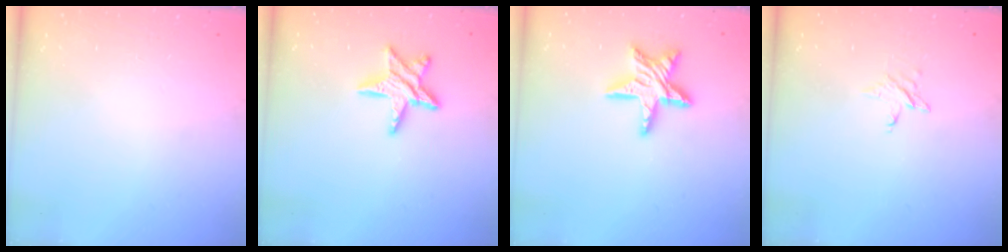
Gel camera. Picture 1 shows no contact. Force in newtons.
{"total": 9.9, "press": 9.9, "slide": 0.5}
{"total": 13.6, "press": 13.6, "slide": 1.0}
{"total": 2.8, "press": 2.8, "slide": 0.3}